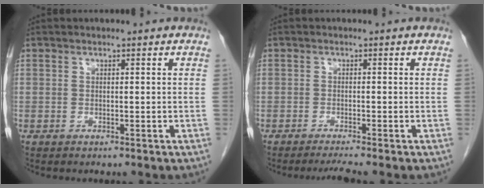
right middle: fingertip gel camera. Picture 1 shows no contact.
{"total": 2.4, "force": [-2.1, -0.7, 1.1], "torque": [-0.023, -0.008, -0.038]}